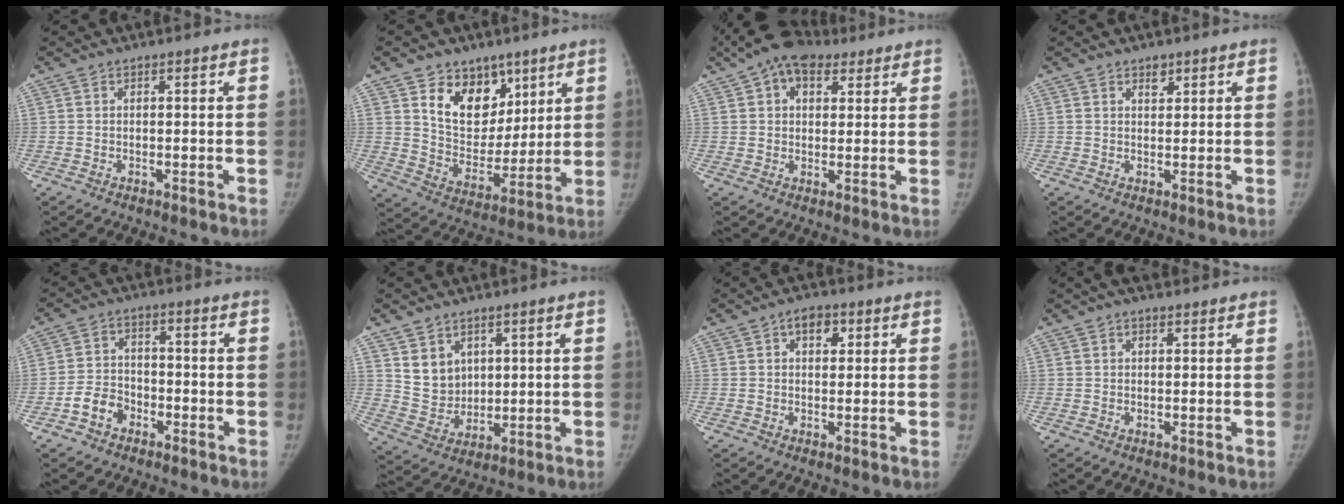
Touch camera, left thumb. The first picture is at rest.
{"total": 13.8, "force": [7.7, 9.7, 6.1], "torque": [-0.059, -0.046, 0.142]}
{"total": 11.6, "force": [7.0, 7.0, 6.1], "torque": [-0.084, 0.004, 0.115]}
{"total": 1.9, "force": [1.3, 1.1, 0.8], "torque": [-0.001, -0.007, 0.019]}
{"total": 5.8, "force": [-3.1, 4.3, 2.4], "torque": [-0.033, 0.030, -0.059]}
{"total": 7.4, "force": [3.4, 5.9, 2.7], "torque": [-0.020, -0.030, 0.080]}
{"total": 4.1, "force": [1.7, 2.6, 2.7], "torque": [-0.022, -0.002, 0.021]}
{"total": 2.9, "force": [1.9, 1.4, 1.7], "torque": [-0.024, 0.012, 0.029]}